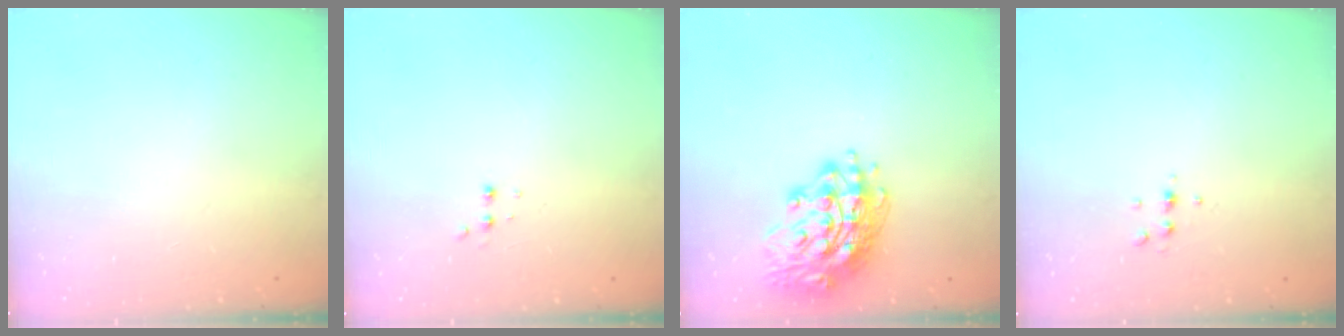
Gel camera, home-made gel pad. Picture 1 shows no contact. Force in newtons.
{"total": 2.5, "press": 2.4, "slide": 0.8}
{"total": 15.7, "press": 15.7, "slide": 1.3}
{"total": 4.1, "press": 4.0, "slide": 0.9}